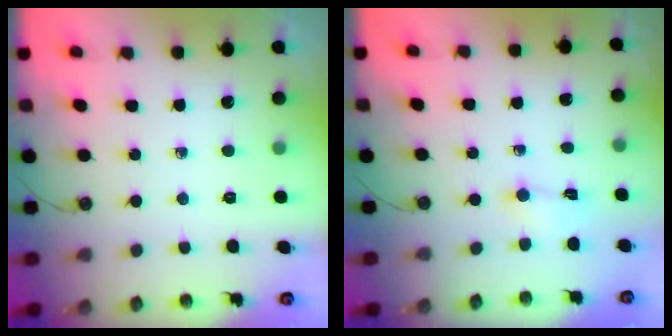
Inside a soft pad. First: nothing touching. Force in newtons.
{"total": 1.5, "press": 1.3, "slide": 0.7}